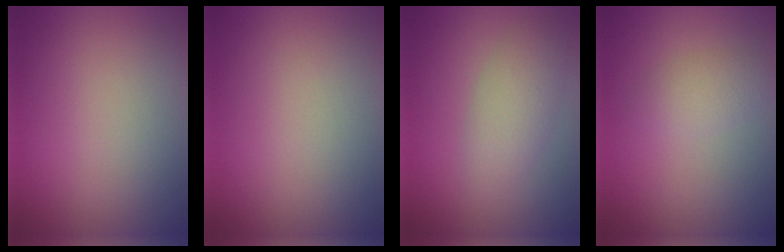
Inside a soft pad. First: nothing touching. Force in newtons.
{"total": 0.0}
{"total": 3.0, "press": 3.0, "slide": 0.1}
{"total": 1.8, "press": 1.8, "slide": 0.1}